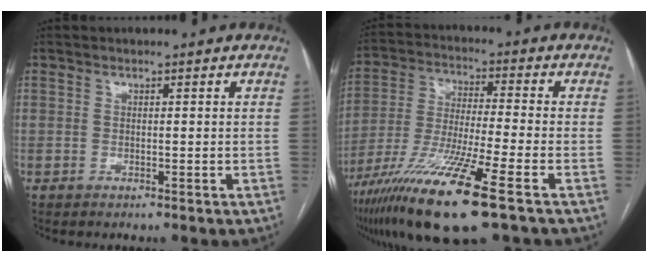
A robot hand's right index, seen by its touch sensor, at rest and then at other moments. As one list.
[{"total": 16.6, "force": [-9.5, 0.2, 13.6], "torque": [-0.277, -0.046, -0.175]}]